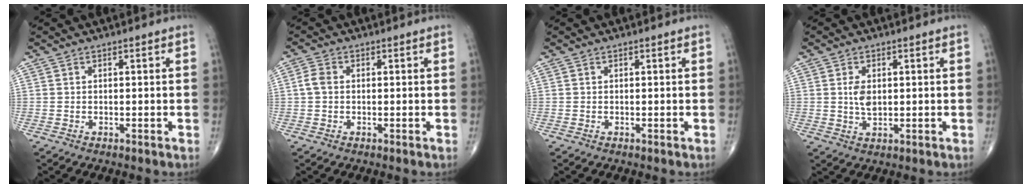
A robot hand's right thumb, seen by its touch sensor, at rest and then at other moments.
{"total": 2.6, "force": [0.1, 1.9, 1.8], "torque": [-0.038, 0.007, -0.003]}
{"total": 0.0}
{"total": 3.5, "force": [0.6, 2.1, 2.8], "torque": [-0.047, -0.006, 0.012]}